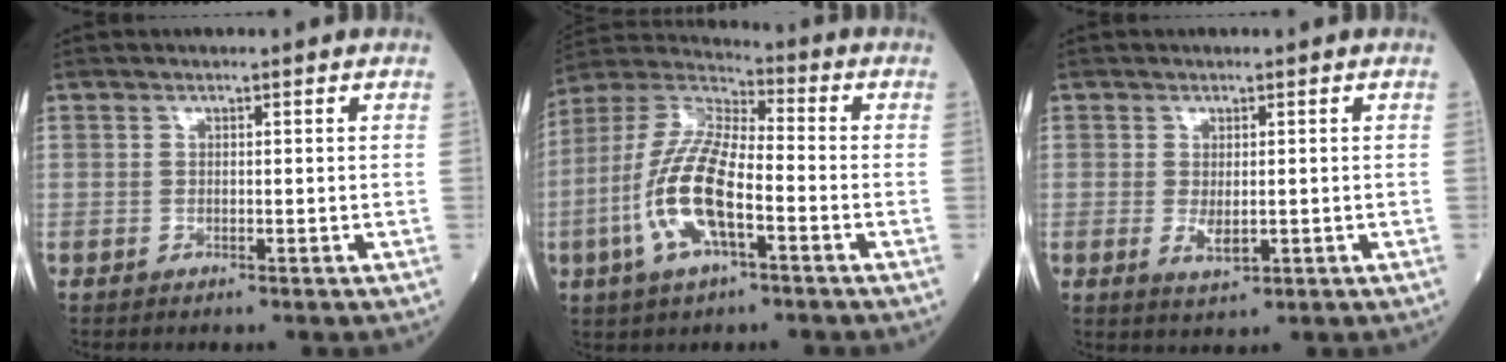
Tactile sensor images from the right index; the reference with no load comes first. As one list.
[{"total": 13.9, "force": [-4.0, 4.2, 12.6], "torque": [-0.274, 0.002, -0.079]}, {"total": 2.6, "force": [-0.3, 1.1, 2.3], "torque": [-0.042, -0.008, 0.000]}]